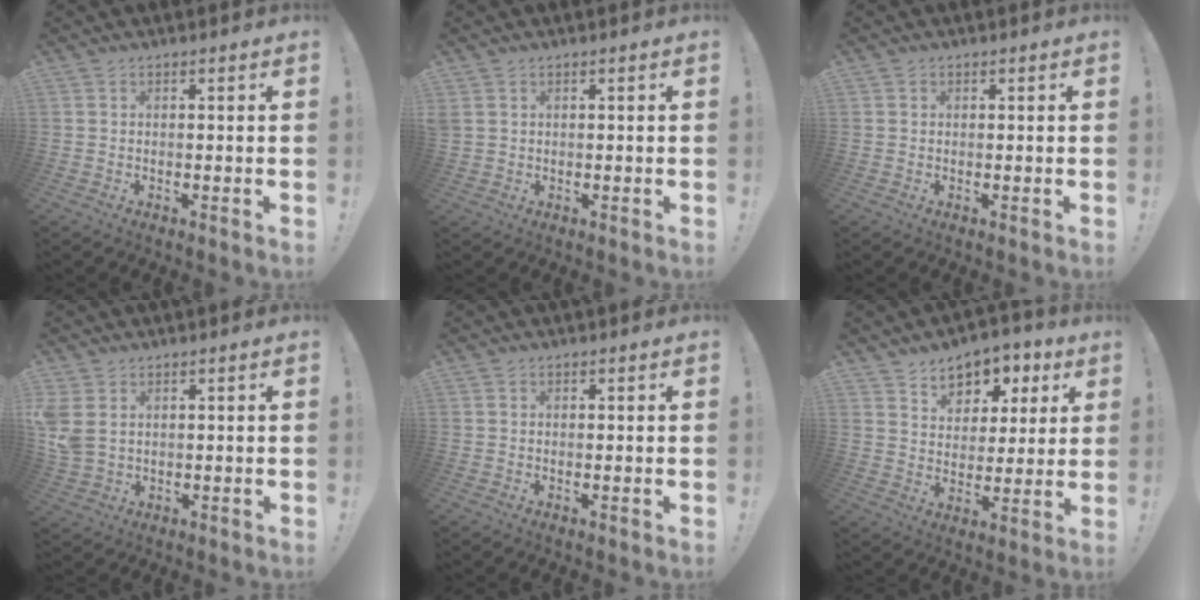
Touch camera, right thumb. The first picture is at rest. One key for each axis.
{"total": 1.5, "fx": 0.7, "fy": 1.1, "fz": 0.7, "tx": -0.016, "ty": 0.004, "tz": 0.013}
{"total": 0.6, "fx": 0.2, "fy": 0.5, "fz": 0.0, "tx": 0.006, "ty": -0.001, "tz": 0.002}
{"total": 6.1, "fx": 2.1, "fy": 4.2, "fz": 3.9, "tx": -0.088, "ty": -0.009, "tz": 0.043}
{"total": 0.0}
{"total": 8.4, "fx": 4.8, "fy": 6.5, "fz": 2.4, "tx": -0.028, "ty": -0.035, "tz": 0.090}